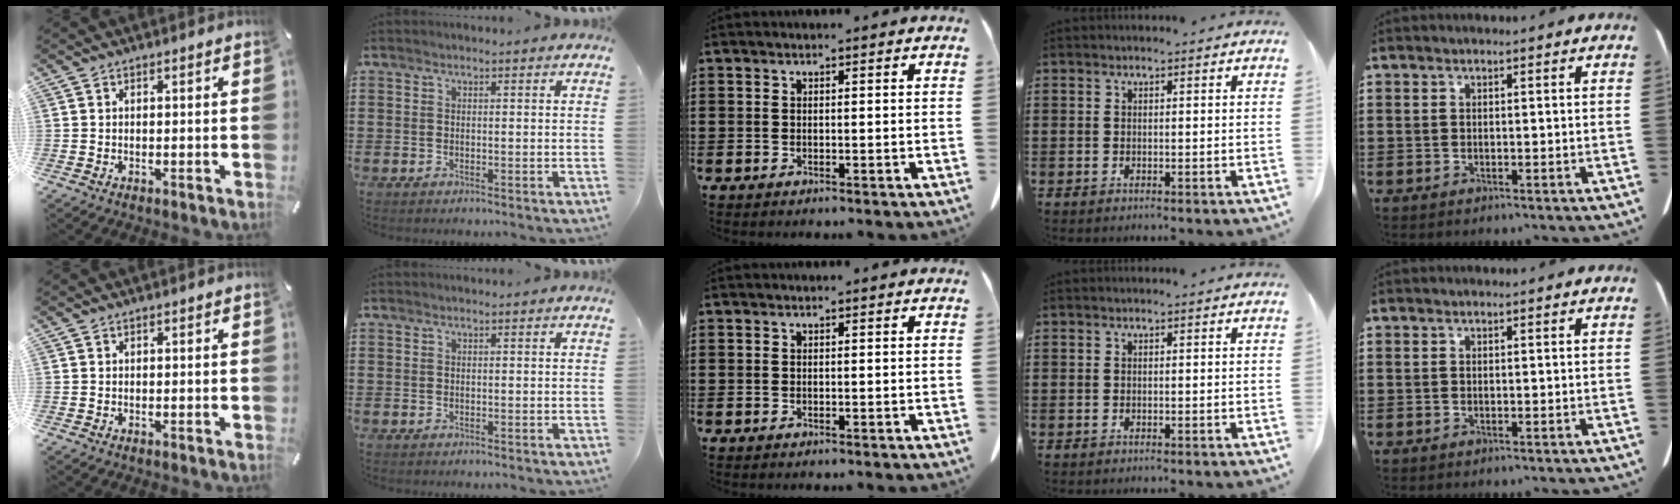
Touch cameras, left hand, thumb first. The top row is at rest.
{}